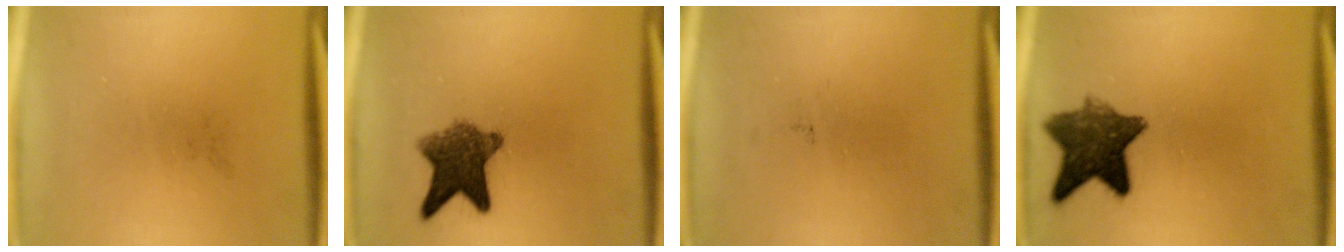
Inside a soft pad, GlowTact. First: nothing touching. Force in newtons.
{"total": 8.1}
{"total": 0.0}
{"total": 9.3}